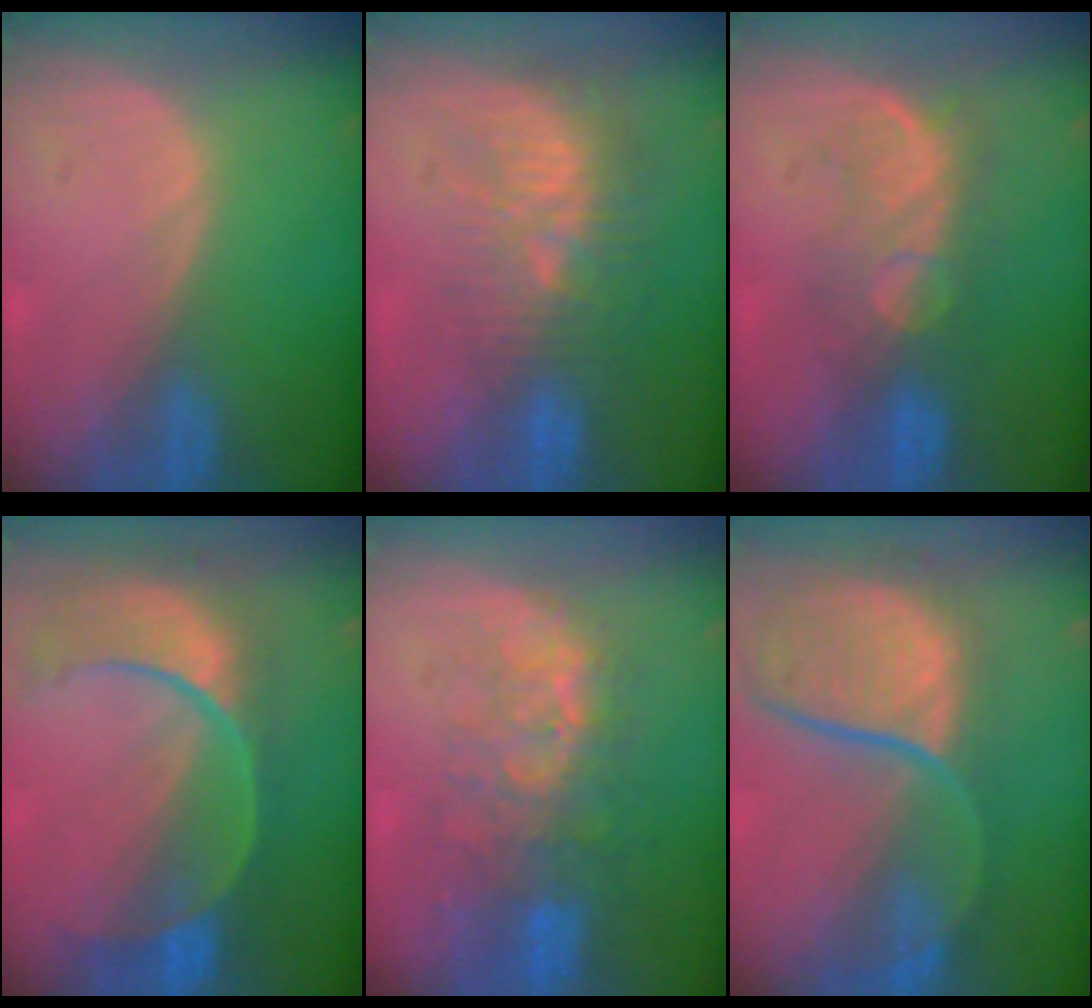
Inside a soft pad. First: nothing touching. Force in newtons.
{"total": 9.9, "press": 9.0, "slide": 4.2}
{"total": 7.5, "press": 7.2, "slide": 2.1}
{"total": 11.2, "press": 9.3, "slide": 6.1}
{"total": 9.9, "press": 8.6, "slide": 4.9}
{"total": 12.1, "press": 9.9, "slide": 6.9}